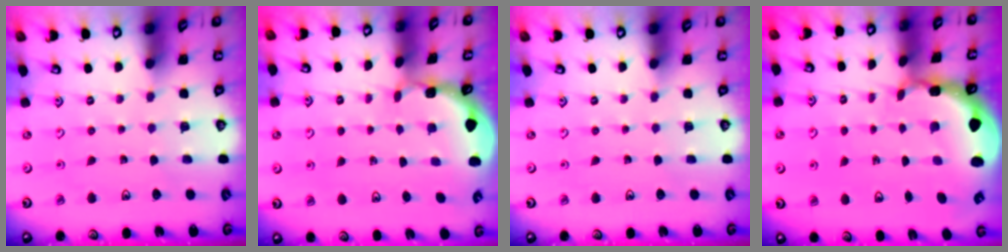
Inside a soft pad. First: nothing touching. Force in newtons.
{"total": 0.8, "press": 0.8, "slide": 0.2}
{"total": 0.0}
{"total": 2.5, "press": 2.4, "slide": 0.9}